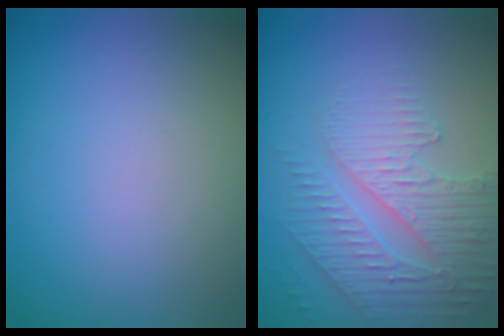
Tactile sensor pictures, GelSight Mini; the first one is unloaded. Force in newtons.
{"total": 3.9, "press": 3.7, "slide": 1.2}